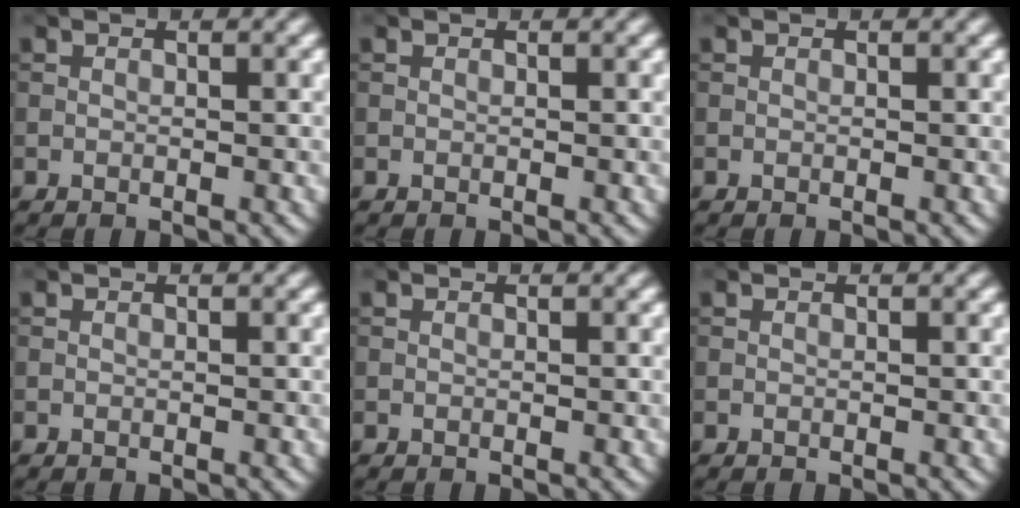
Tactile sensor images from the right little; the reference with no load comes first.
{"total": 0.0}
{"total": 0.0}
{"total": 0.0}
{"total": 0.0}
{"total": 0.0}